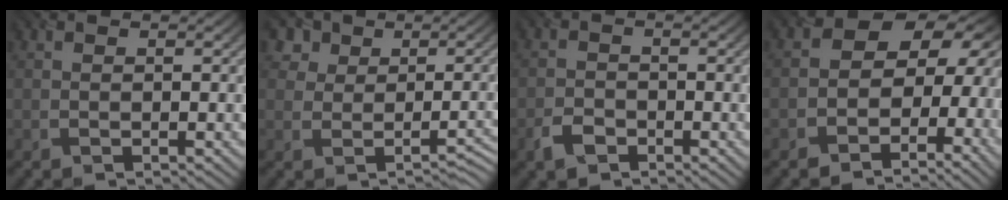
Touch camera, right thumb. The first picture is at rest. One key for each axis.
{"total": 4.4, "fx": 2.1, "fy": 3.4, "fz": 1.9, "tx": -0.026, "ty": 0.000, "tz": 0.033}
{"total": 2.6, "fx": -1.8, "fy": 1.5, "fz": 1.2, "tx": -0.028, "ty": -0.002, "tz": -0.041}
{"total": 10.2, "fx": -1.7, "fy": 7.9, "fz": 6.2, "tx": -0.058, "ty": -0.008, "tz": -0.043}